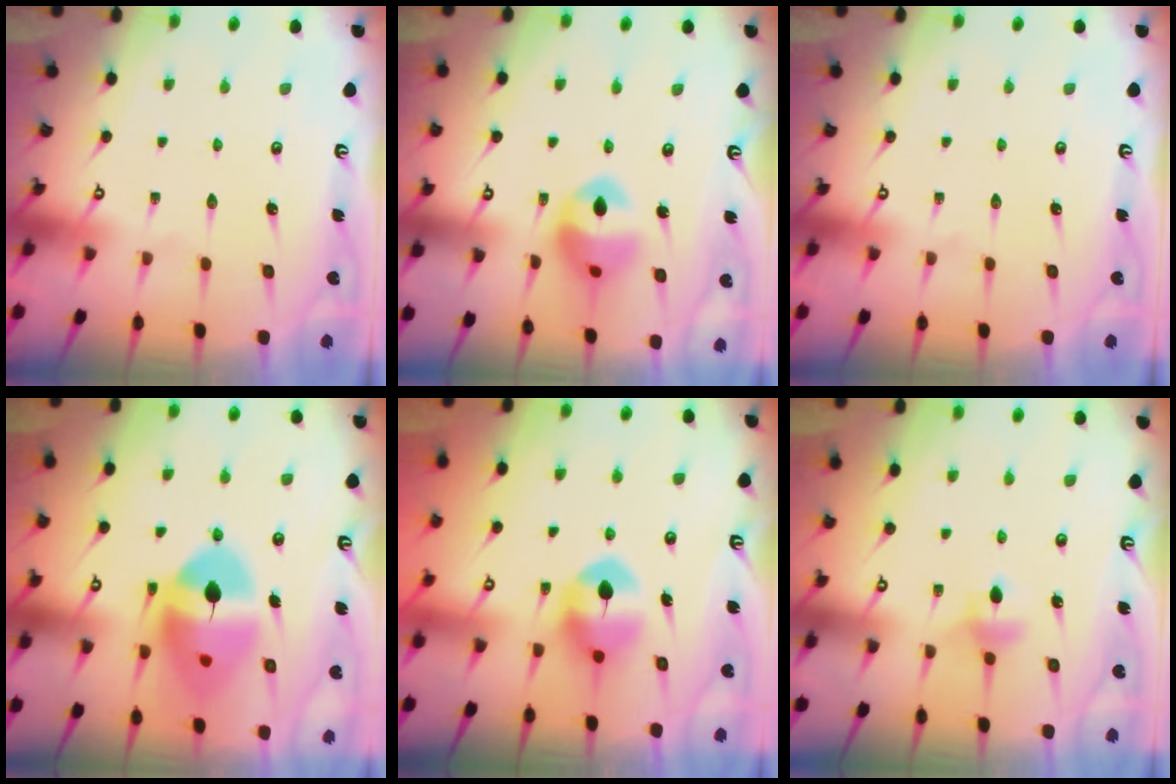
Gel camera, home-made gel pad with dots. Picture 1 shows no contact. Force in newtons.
{"total": 11.9, "press": 11.8, "slide": 1.5}
{"total": 0.0}
{"total": 14.9, "press": 14.8, "slide": 2.0}
{"total": 8.7, "press": 8.7, "slide": 0.4}
{"total": 4.6, "press": 4.5, "slide": 0.8}